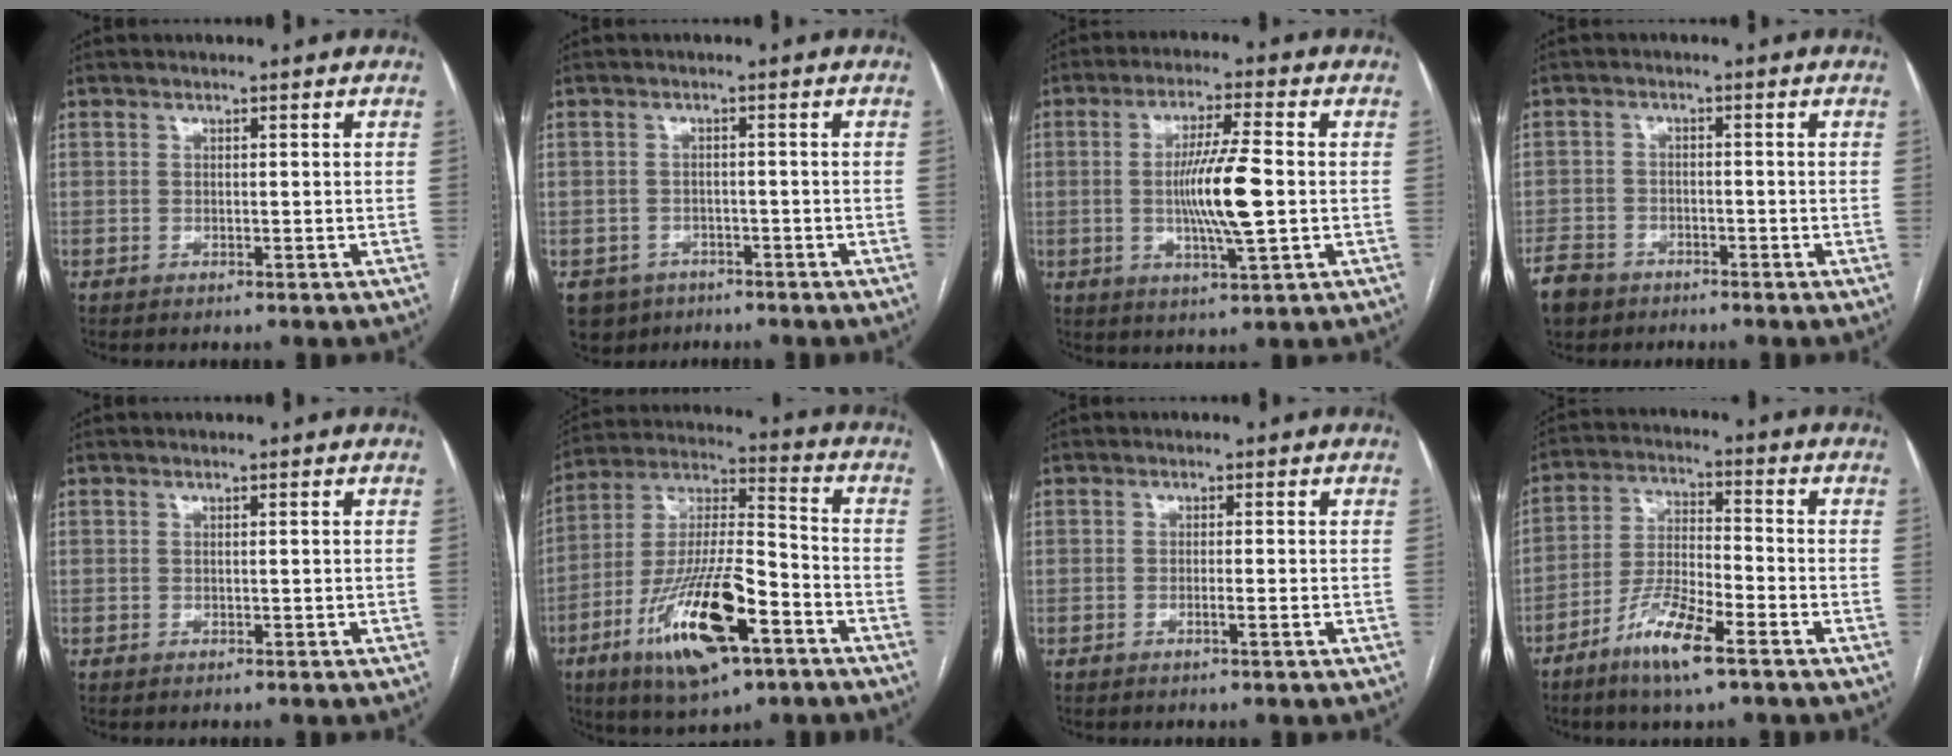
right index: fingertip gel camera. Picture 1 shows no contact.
{"total": 5.2, "force": [-3.3, 3.9, 0.6], "torque": [-0.007, 0.004, -0.048]}
{"total": 9.9, "force": [-0.6, 0.5, 9.8], "torque": [-0.182, -0.005, -0.014]}
{"total": 6.1, "force": [-4.3, 4.1, 1.3], "torque": [-0.032, 0.000, -0.080]}
{"total": 0.0}
{"total": 19.5, "force": [-9.1, 5.0, 16.5], "torque": [-0.330, -0.017, -0.155]}
{"total": 1.4, "force": [-0.6, -0.2, 1.2], "torque": [-0.023, -0.002, -0.010]}
{"total": 10.0, "force": [-6.2, 1.6, 7.8], "torque": [-0.156, -0.013, -0.119]}